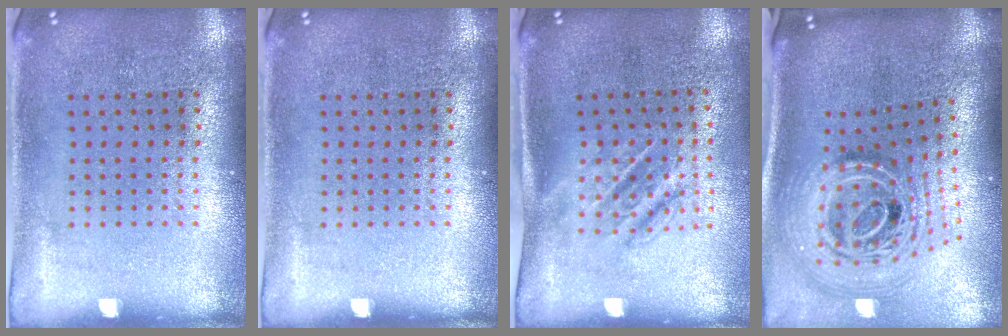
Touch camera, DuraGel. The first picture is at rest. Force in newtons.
{"total": 0.0}
{"total": 1.7, "press": 1.3, "slide": 1.1}
{"total": 3.0, "press": 2.0, "slide": 2.2}